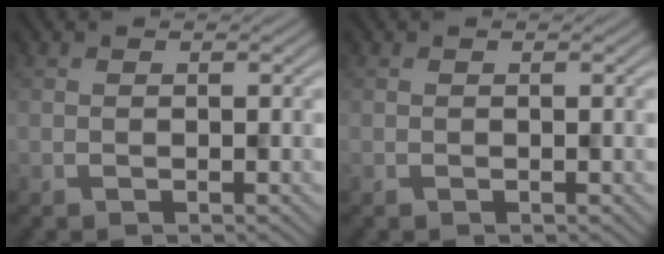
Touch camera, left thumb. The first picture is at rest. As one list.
[{"total": 0.0}]